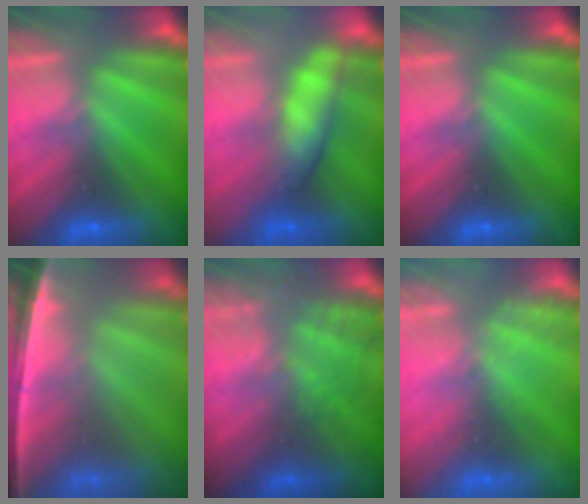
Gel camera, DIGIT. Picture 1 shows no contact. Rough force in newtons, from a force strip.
{"total": 3.7}
{"total": 0.0}
{"total": 7.0}
{"total": 7.3}
{"total": 2.4}